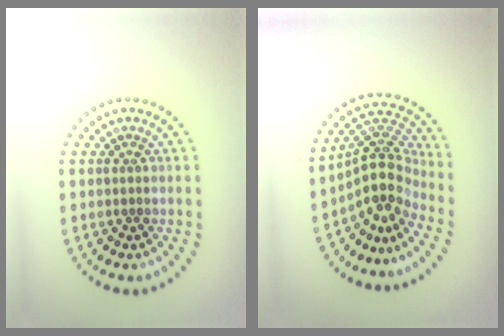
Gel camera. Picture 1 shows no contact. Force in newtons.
{"total": 4.8, "press": 3.6, "slide": 3.2}